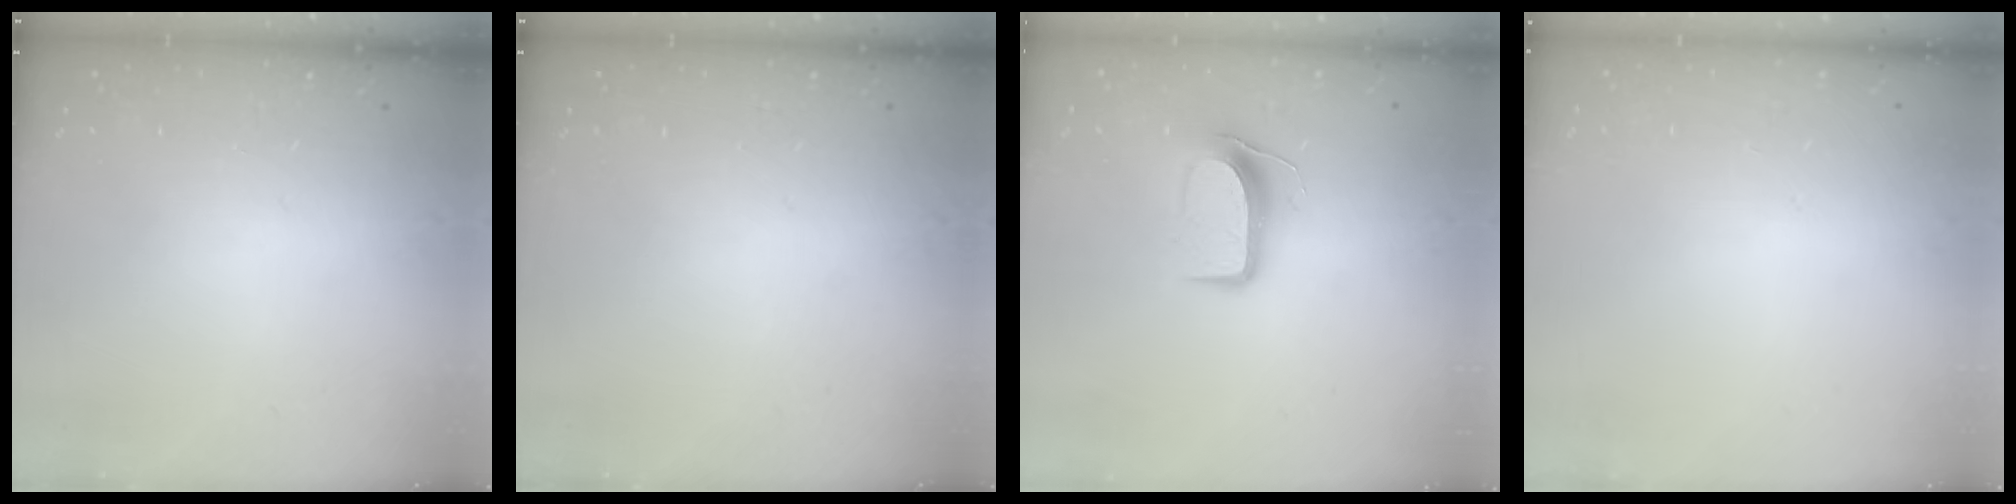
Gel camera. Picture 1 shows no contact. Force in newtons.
{"total": 0.0}
{"total": 8.8, "press": 8.8, "slide": 0.6}
{"total": 0.0}